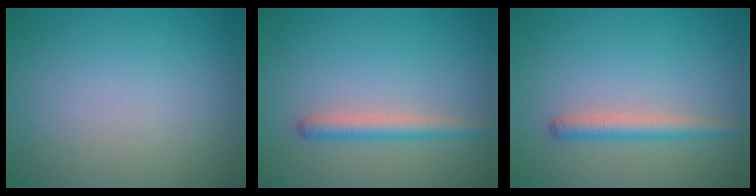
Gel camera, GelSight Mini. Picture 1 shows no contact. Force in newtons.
{"total": 2.2, "press": 2.2, "slide": 0.1}
{"total": 2.2, "press": 2.2, "slide": 0.1}